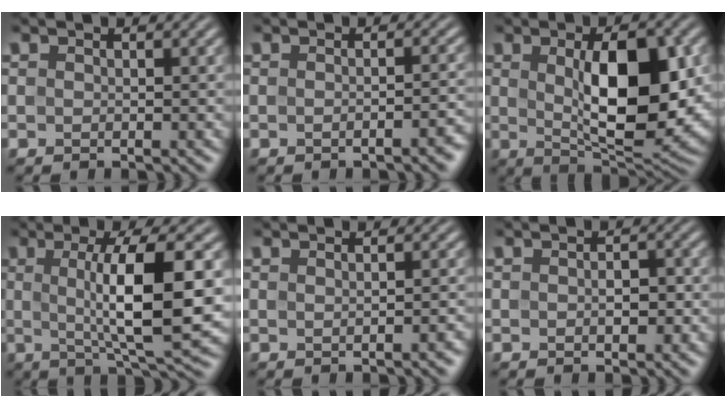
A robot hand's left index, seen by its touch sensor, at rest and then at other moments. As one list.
[{"total": 2.9, "force": [-1.1, 1.0, 2.5], "torque": [-0.014, 0.004, -0.017]}, {"total": 10.6, "force": [0.7, 4.4, 9.6], "torque": [-0.145, -0.007, 0.024]}, {"total": 9.3, "force": [0.6, 2.1, 9.0], "torque": [-0.128, -0.002, 0.013]}, {"total": 2.1, "force": [0.0, 0.8, 2.0], "torque": [-0.008, 0.006, -0.004]}, {"total": 2.0, "force": [-0.3, 1.2, 1.5], "torque": [-0.022, 0.000, -0.005]}]